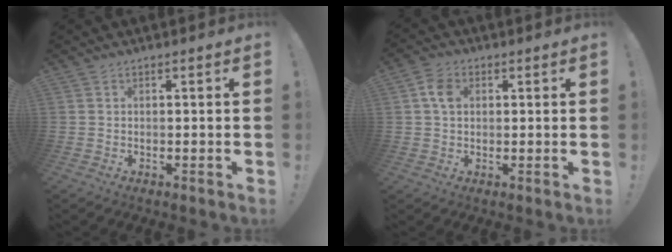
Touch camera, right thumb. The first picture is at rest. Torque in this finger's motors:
{"motor_torque": [0.15, 0.14, -0.03, 0.07, 0.00]}